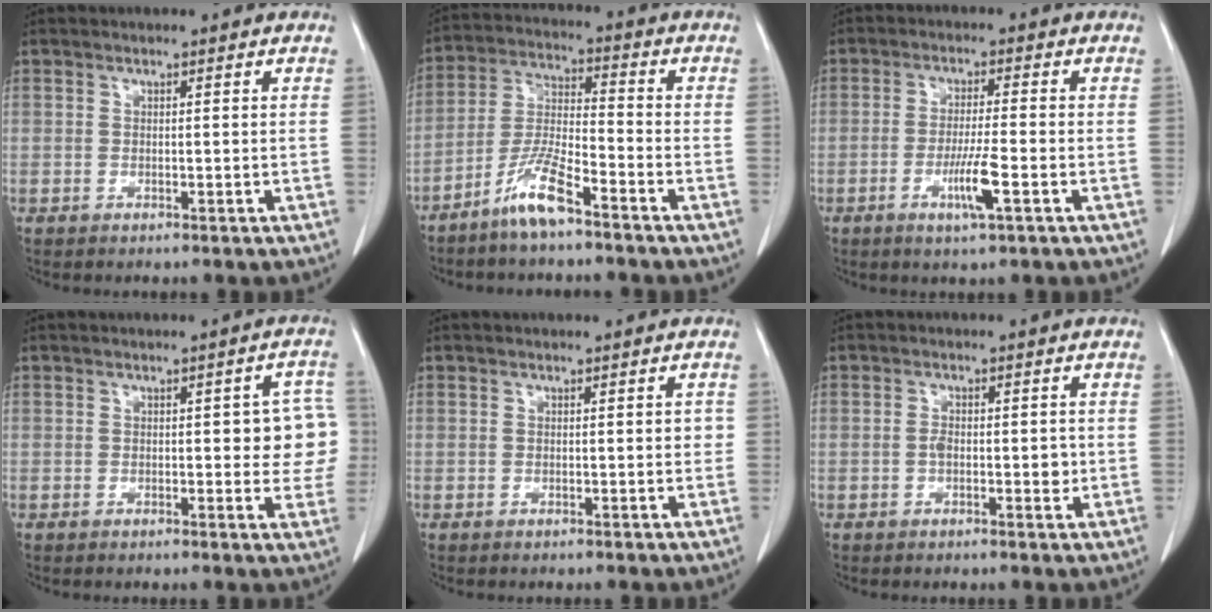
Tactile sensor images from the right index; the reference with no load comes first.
{"total": 8.4, "force": [-5.9, 1.0, 5.8], "torque": [-0.127, -0.012, -0.121]}
{"total": 5.7, "force": [-2.2, 0.0, 5.3], "torque": [-0.099, -0.010, -0.041]}
{"total": 6.9, "force": [0.4, 2.6, 6.4], "torque": [-0.052, 0.016, 0.001]}
{"total": 1.2, "force": [0.1, 0.6, 1.1], "torque": [-0.010, 0.002, 0.001]}
{"total": 3.2, "force": [-0.4, 1.5, 2.8], "torque": [-0.044, 0.002, -0.005]}